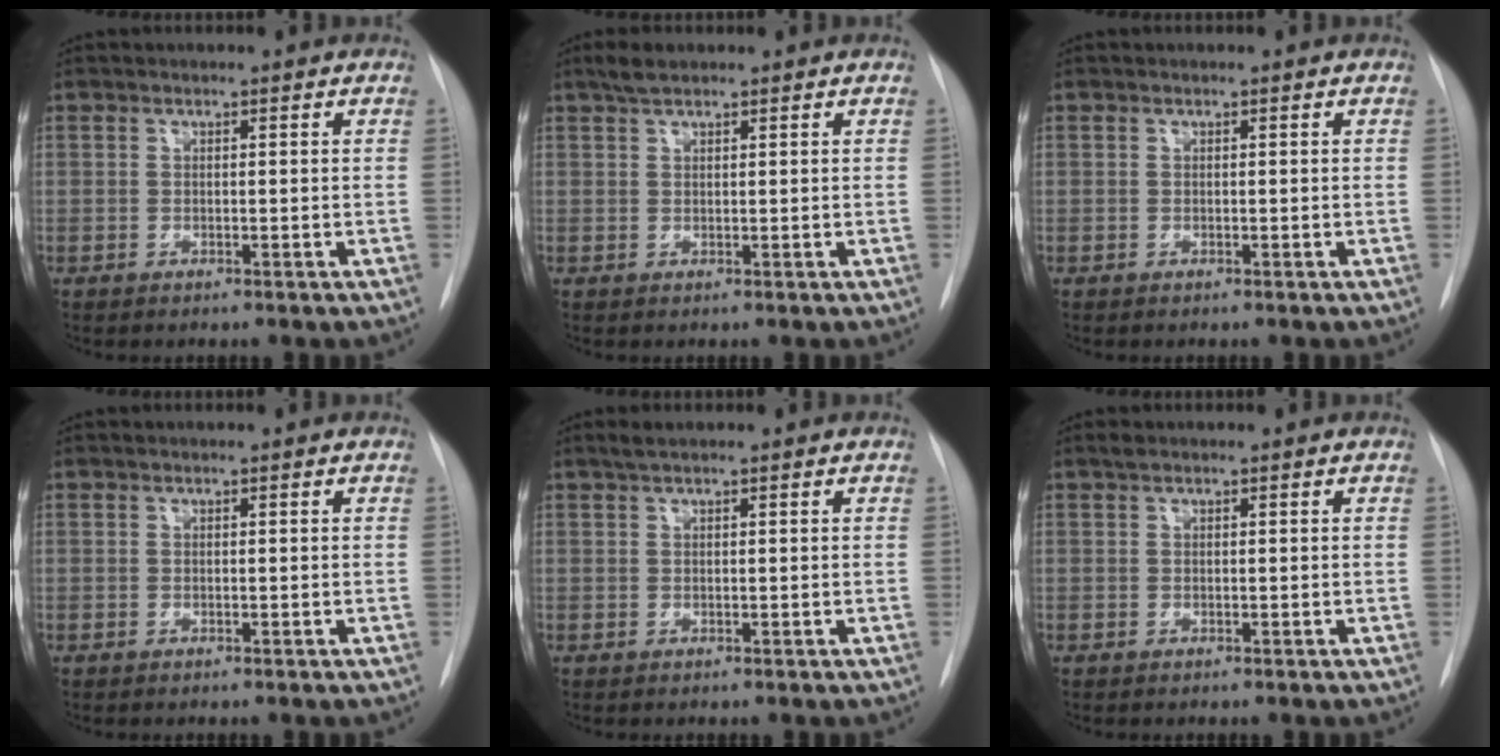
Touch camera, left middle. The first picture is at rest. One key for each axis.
{"total": 2.4, "fx": 1.8, "fy": 0.7, "fz": 1.3, "tx": -0.029, "ty": 0.007, "tz": 0.035}
{"total": 0.0}
{"total": 0.0}
{"total": 1.3, "fx": 1.0, "fy": 0.1, "fz": 0.9, "tx": -0.022, "ty": 0.008, "tz": 0.022}
{"total": 0.7, "fx": 0.5, "fy": 0.2, "fz": 0.3, "tx": -0.011, "ty": 0.011, "tz": 0.011}